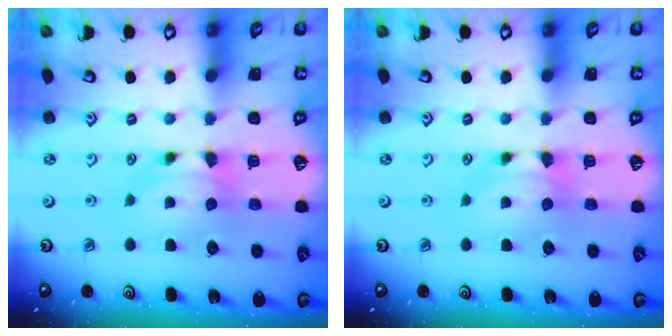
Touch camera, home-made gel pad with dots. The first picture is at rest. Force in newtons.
{"total": 0.0}